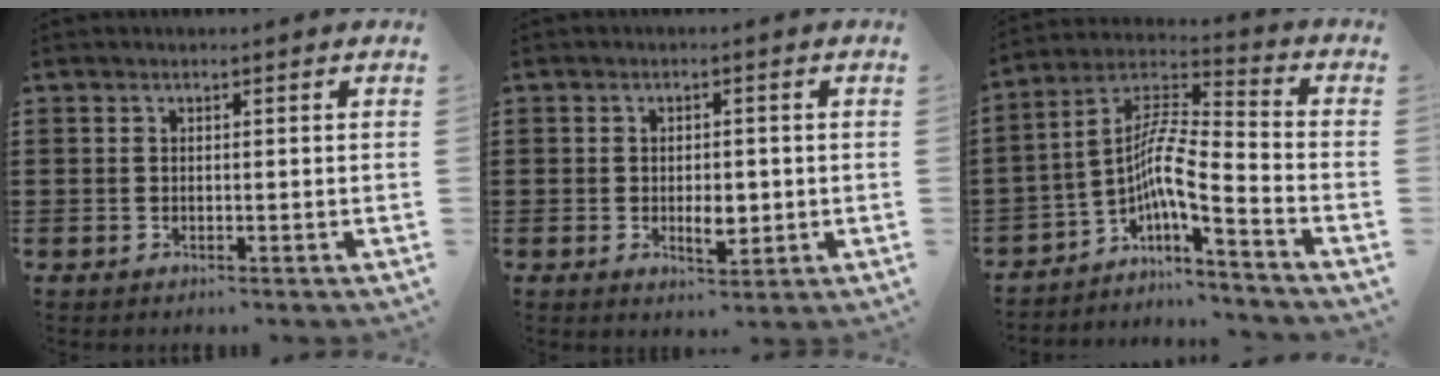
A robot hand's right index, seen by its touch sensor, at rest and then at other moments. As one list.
[{"total": 3.7, "force": [-0.4, 2.1, 3.1], "torque": [-0.050, 0.002, -0.010]}, {"total": 7.4, "force": [-3.4, 0.8, 6.5], "torque": [-0.142, -0.024, -0.078]}]